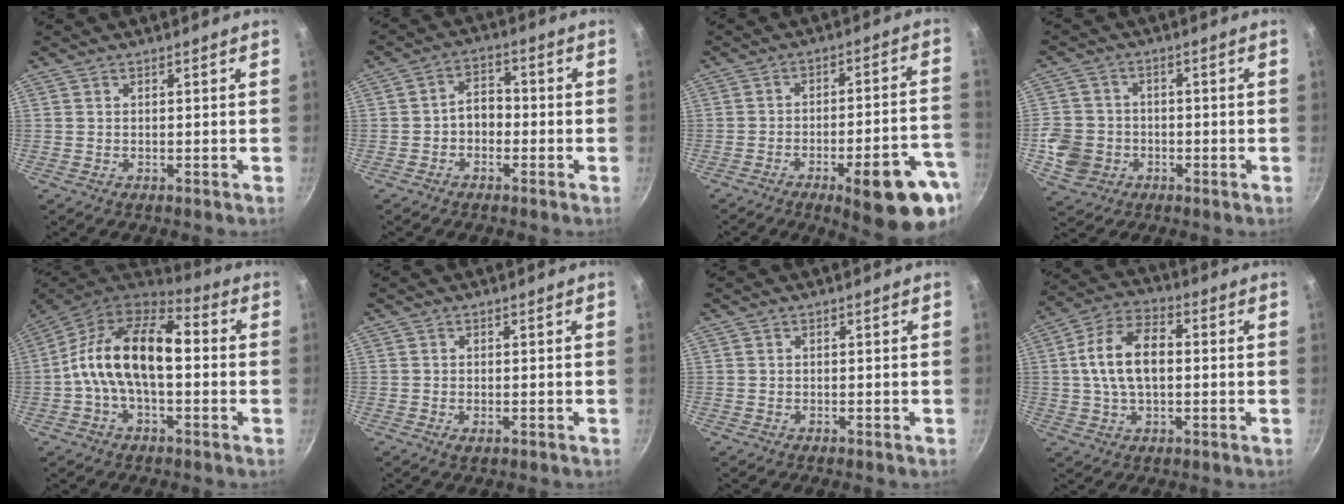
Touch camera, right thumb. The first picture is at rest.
{"total": 5.1, "force": [-1.2, 3.8, 3.2], "torque": [-0.031, 0.025, -0.032]}
{"total": 18.3, "force": [-8.6, 4.5, 15.5], "torque": [-0.162, 0.048, -0.107]}
{"total": 8.1, "force": [-2.3, 7.1, 3.1], "torque": [-0.046, 0.014, -0.039]}
{"total": 18.2, "force": [-0.2, 9.7, 15.4], "torque": [-0.270, 0.048, -0.011]}
{"total": 1.2, "force": [-0.4, 0.6, 1.0], "torque": [-0.020, 0.000, -0.005]}
{"total": 0.0}
{"total": 12.6, "force": [0.8, 7.2, 10.3], "torque": [-0.187, 0.024, 0.010]}